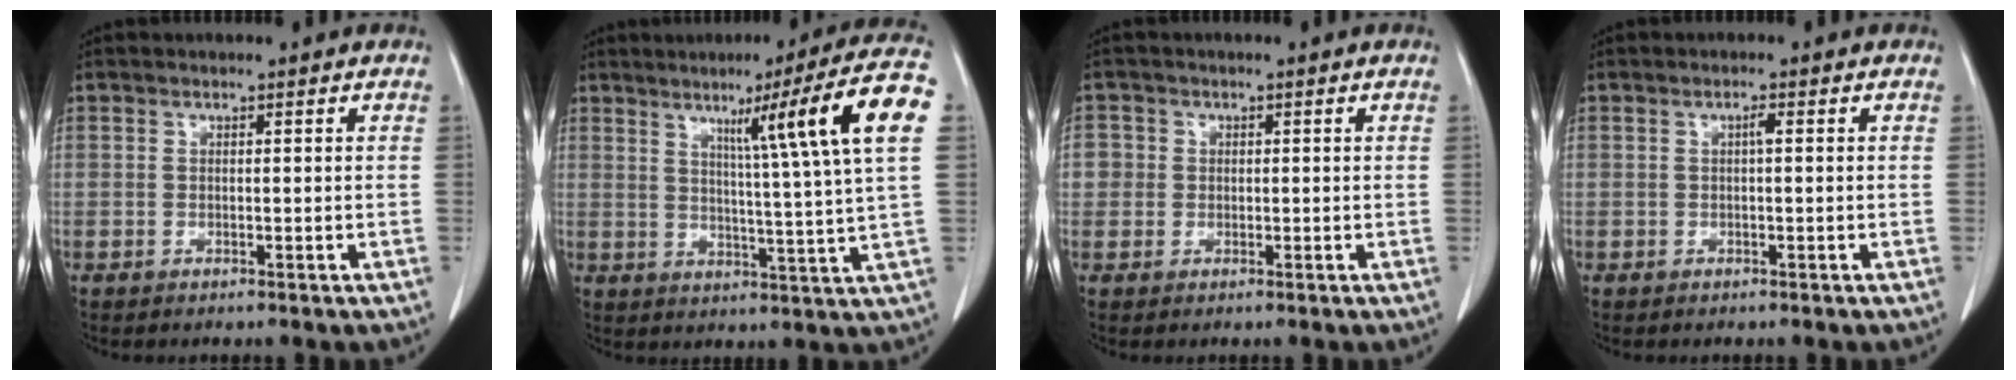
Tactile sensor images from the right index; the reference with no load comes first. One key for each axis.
{"total": 15.8, "fx": 5.2, "fy": -2.1, "fz": 14.7, "tx": -0.198, "ty": 0.006, "tz": 0.065}
{"total": 2.6, "fx": 0.1, "fy": 2.6, "fz": 0.3, "tx": 0.010, "ty": 0.006, "tz": 0.001}
{"total": 0.9, "fx": 0.1, "fy": 0.1, "fz": 0.9, "tx": -0.018, "ty": 0.002, "tz": 0.001}